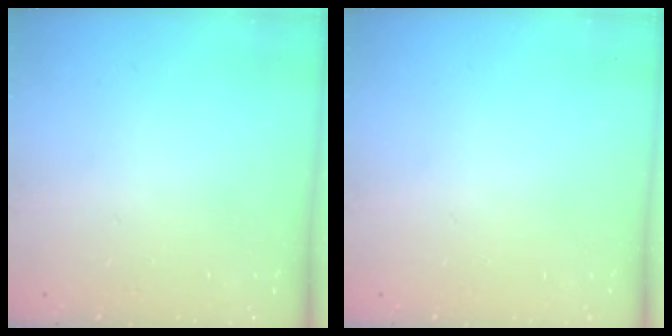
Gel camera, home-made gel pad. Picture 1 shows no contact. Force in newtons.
{"total": 0.0}